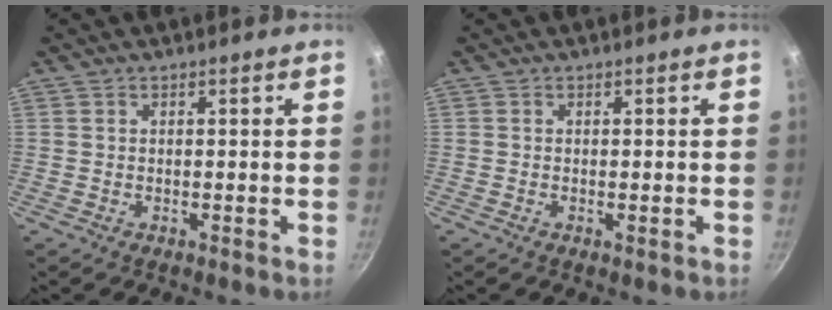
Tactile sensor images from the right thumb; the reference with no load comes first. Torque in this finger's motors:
{"motor_torque": [-0.13, -0.09, -0.39, 0.21, 0.02]}